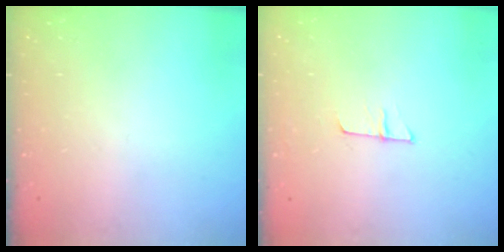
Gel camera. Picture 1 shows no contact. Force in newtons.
{"total": 5.7, "press": 5.6, "slide": 0.6}